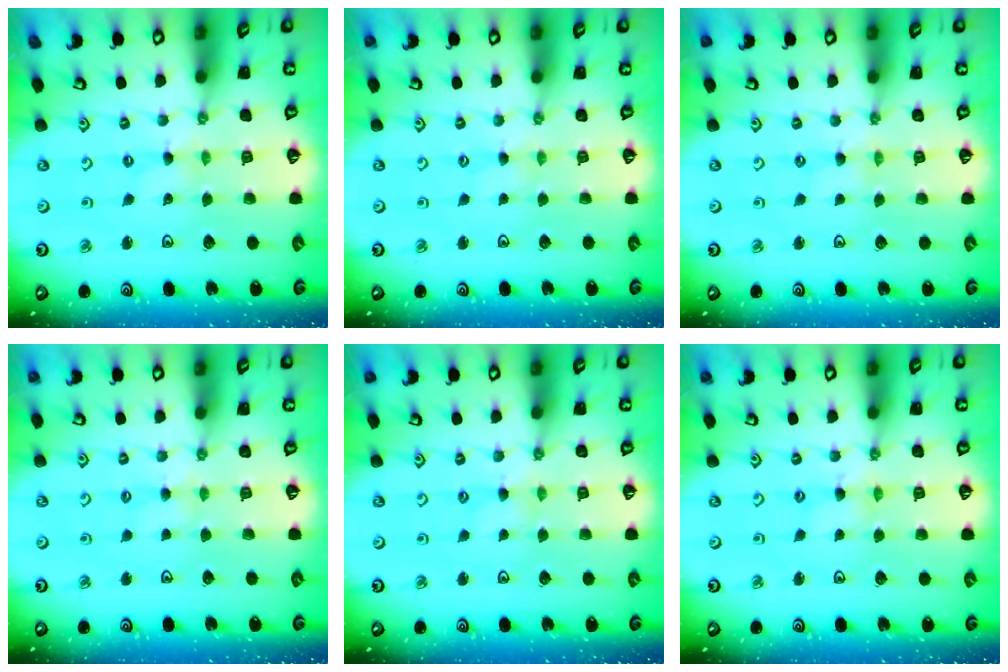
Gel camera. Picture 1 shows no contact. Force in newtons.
{"total": 0.5, "press": 0.5, "slide": 0.1}
{"total": 0.0}
{"total": 2.8, "press": 2.8, "slide": 0.5}
{"total": 1.6, "press": 1.6, "slide": 0.3}
{"total": 1.8, "press": 1.8, "slide": 0.3}